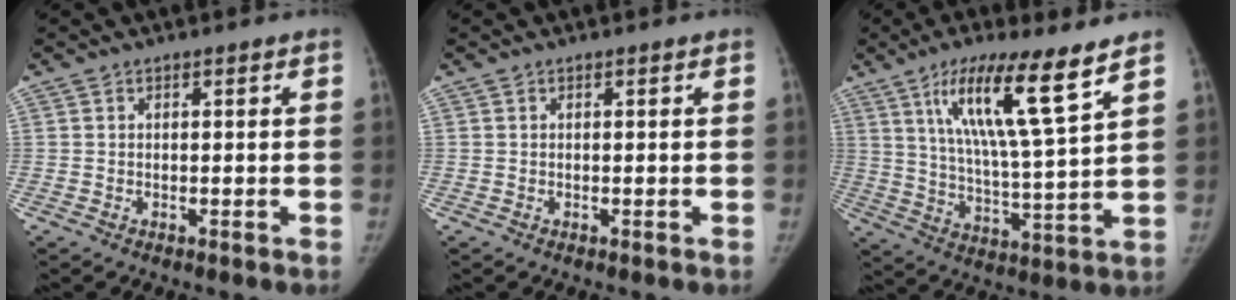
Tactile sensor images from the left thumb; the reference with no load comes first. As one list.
[{"total": 0.0}, {"total": 15.7, "force": [8.8, 1.7, 12.9], "torque": [-0.222, -0.044, 0.160]}]